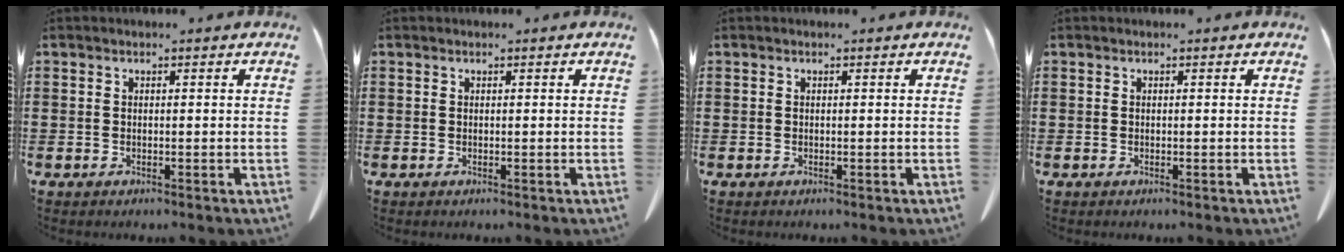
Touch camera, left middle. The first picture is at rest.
{"total": 0.0}
{"total": 0.0}
{"total": 0.0}